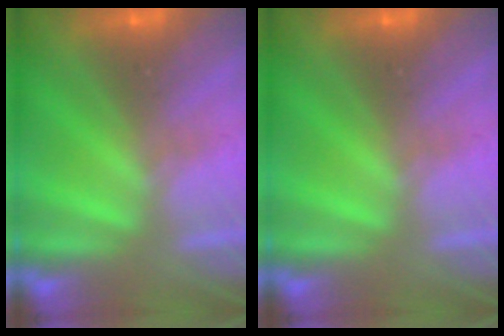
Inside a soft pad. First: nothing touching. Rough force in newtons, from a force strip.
{"total": 0.0}